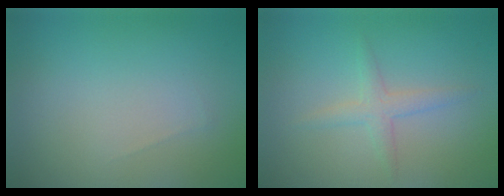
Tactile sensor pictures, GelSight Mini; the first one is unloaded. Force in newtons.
{"total": 1.8, "press": 1.8, "slide": 0.1}